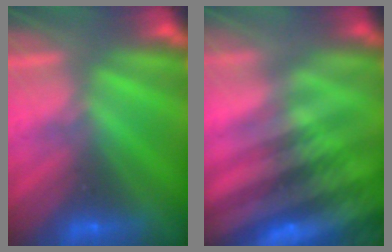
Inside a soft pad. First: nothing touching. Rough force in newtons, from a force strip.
{"total": 8.6}